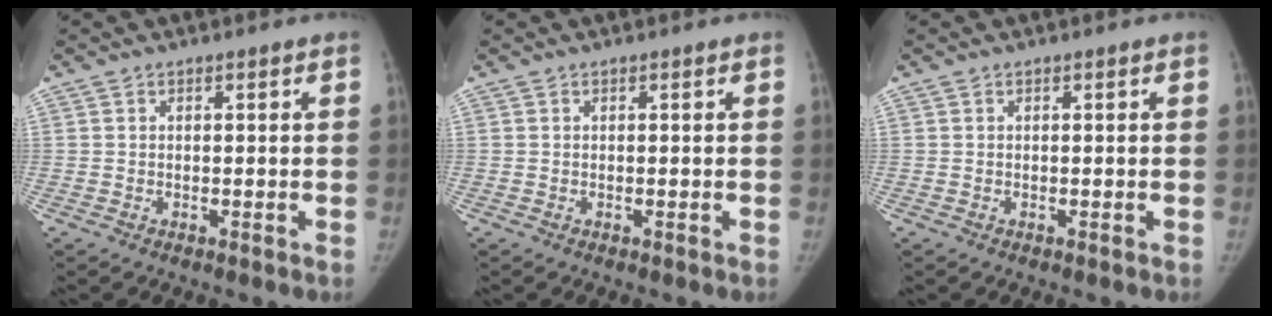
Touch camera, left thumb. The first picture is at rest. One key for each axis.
{"total": 0.0}
{"total": 0.0}